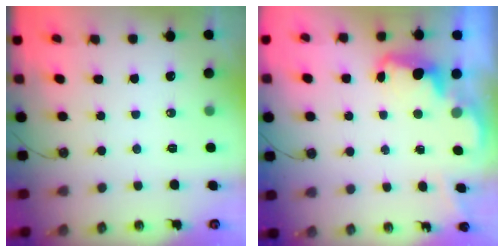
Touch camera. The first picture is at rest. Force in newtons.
{"total": 2.2, "press": 2.1, "slide": 0.7}